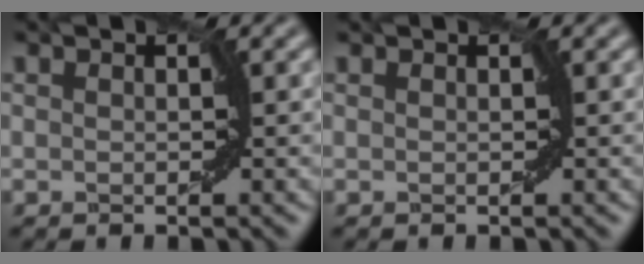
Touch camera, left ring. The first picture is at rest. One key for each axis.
{"total": 0.0}